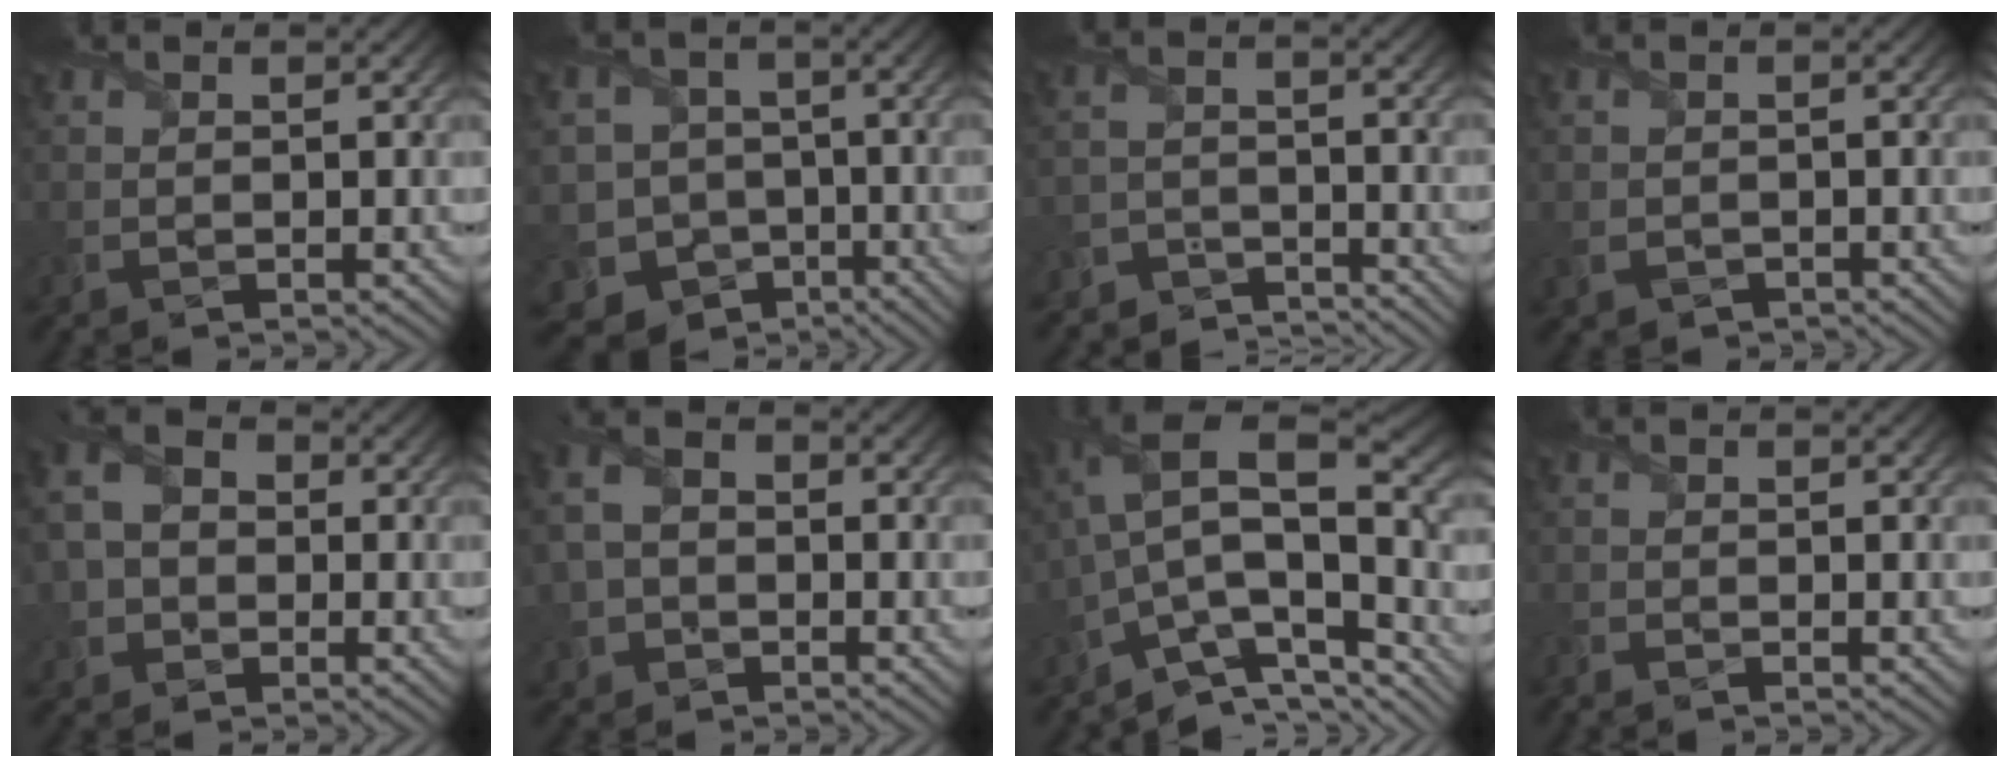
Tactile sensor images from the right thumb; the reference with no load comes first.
{"total": 11.6, "force": [-5.3, 9.9, 2.9], "torque": [-0.108, -0.017, -0.104]}
{"total": 4.5, "force": [-4.5, 0.8, -0.1], "torque": [0.012, -0.002, -0.095]}
{"total": 1.4, "force": [-0.8, 1.0, 0.6], "torque": [-0.016, -0.006, -0.016]}
{"total": 7.1, "force": [-1.0, 6.1, 3.6], "torque": [-0.094, 0.001, -0.036]}
{"total": 5.8, "force": [-1.3, 4.8, 3.1], "torque": [-0.090, 0.000, -0.032]}
{"total": 12.4, "force": [-5.8, 5.8, 9.3], "torque": [-0.181, 0.009, -0.105]}
{"total": 1.4, "force": [-1.2, 0.3, 0.5], "torque": [-0.010, -0.003, -0.027]}